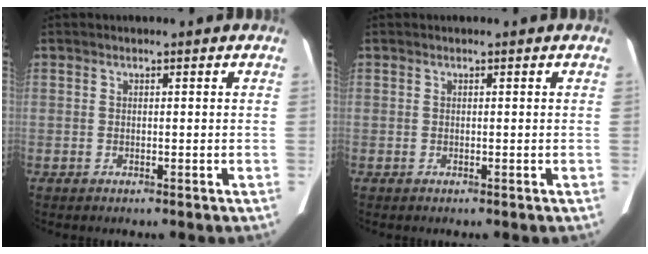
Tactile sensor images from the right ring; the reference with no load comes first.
{"total": 0.0}